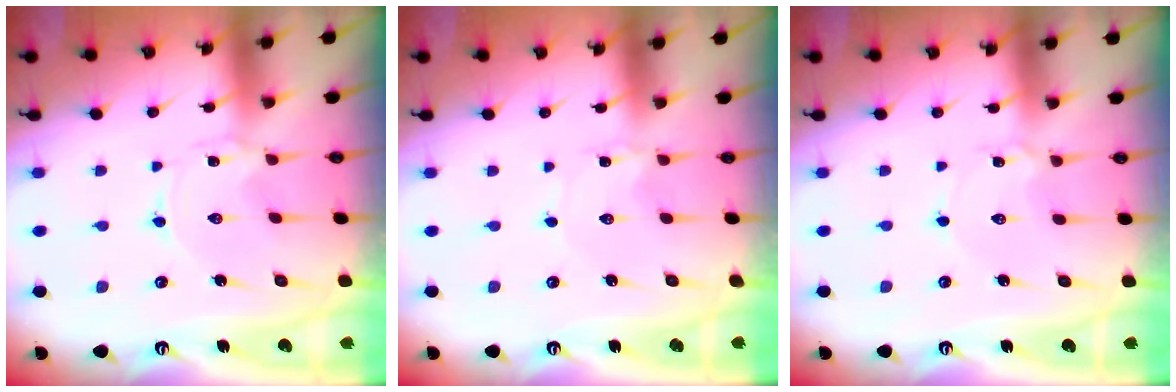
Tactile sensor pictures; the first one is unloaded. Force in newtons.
{"total": 0.0}
{"total": 1.9, "press": 1.9, "slide": 0.2}